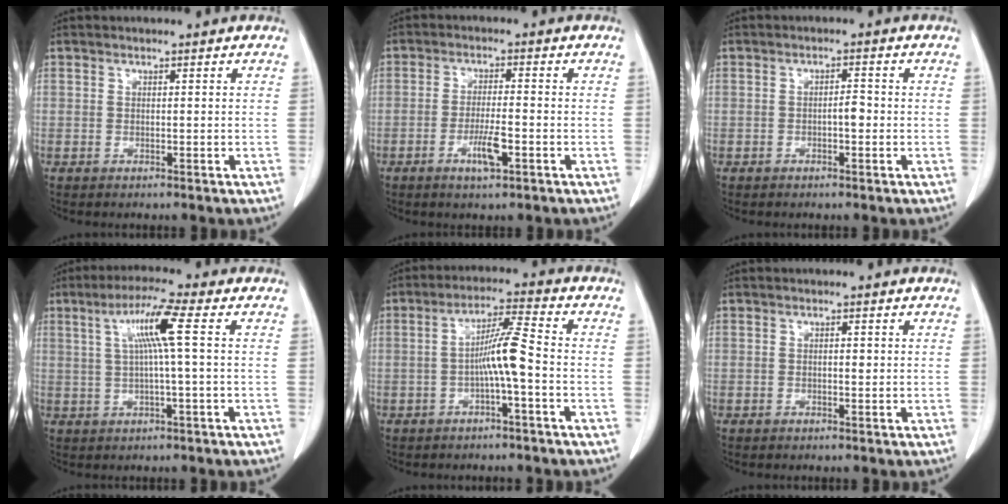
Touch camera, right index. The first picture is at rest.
{"total": 4.8, "force": [-2.1, 0.6, 4.2], "torque": [-0.081, -0.004, -0.038]}
{"total": 1.8, "force": [-0.5, 0.5, 1.7], "torque": [-0.024, 0.004, -0.010]}
{"total": 7.1, "force": [1.6, -0.8, 6.9], "torque": [-0.129, 0.015, 0.033]}
{"total": 6.4, "force": [-1.5, -0.3, 6.2], "torque": [-0.116, 0.013, -0.028]}
{"total": 0.7, "force": [0.0, 0.3, 0.6], "torque": [-0.011, 0.001, -0.001]}